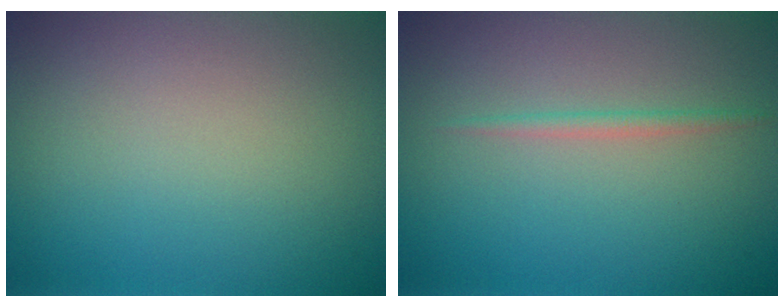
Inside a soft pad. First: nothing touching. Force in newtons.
{"total": 0.9, "press": 0.9, "slide": 0.0}